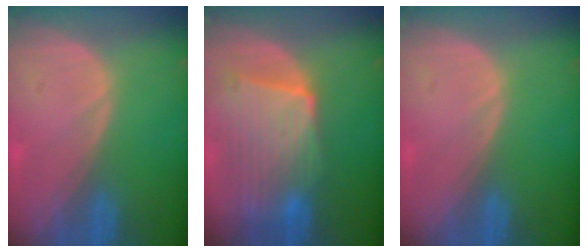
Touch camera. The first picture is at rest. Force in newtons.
{"total": 9.7, "press": 8.7, "slide": 4.1}
{"total": 0.0}